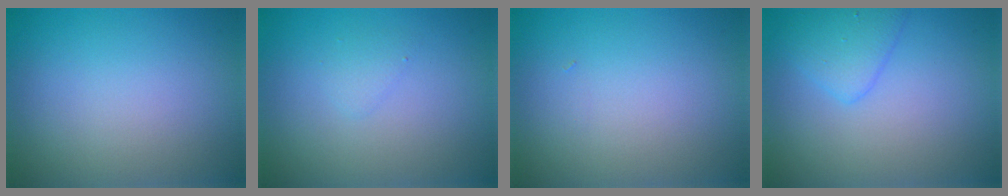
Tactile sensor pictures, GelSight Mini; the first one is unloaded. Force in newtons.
{"total": 0.8, "press": 0.8, "slide": 0.1}
{"total": 0.0}
{"total": 2.5, "press": 2.5, "slide": 0.1}